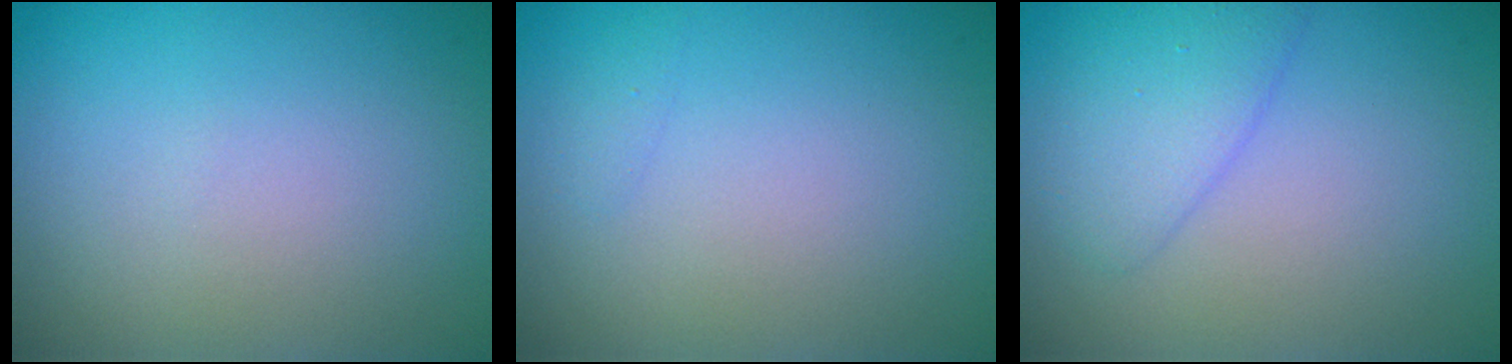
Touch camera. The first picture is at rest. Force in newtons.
{"total": 0.5, "press": 0.5, "slide": 0.0}
{"total": 2.7, "press": 2.7, "slide": 0.1}